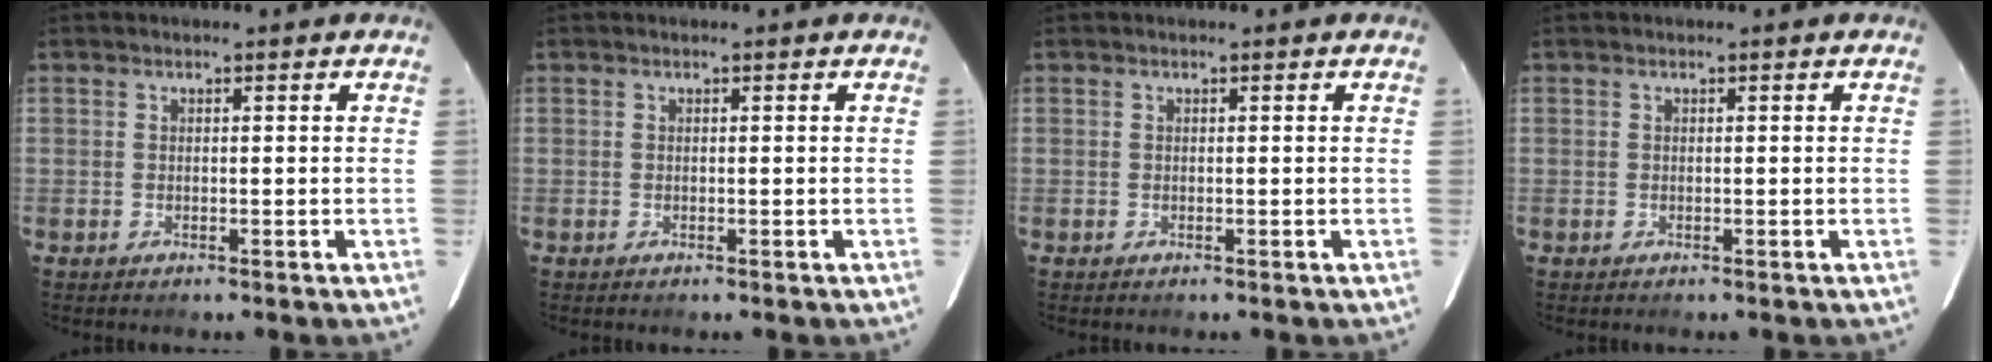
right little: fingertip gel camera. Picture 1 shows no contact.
{"total": 0.0}
{"total": 0.0}
{"total": 0.0}